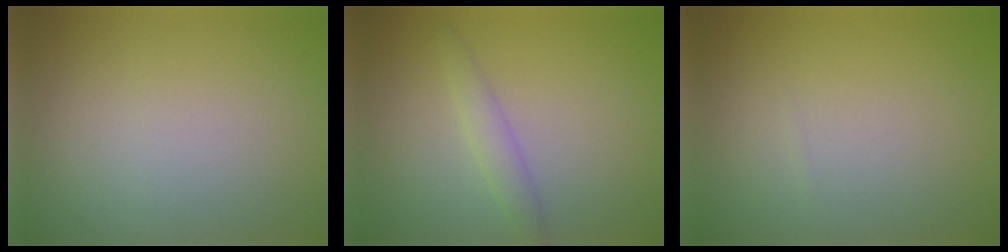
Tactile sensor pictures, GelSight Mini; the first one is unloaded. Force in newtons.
{"total": 1.7, "press": 1.7, "slide": 0.1}
{"total": 0.0}